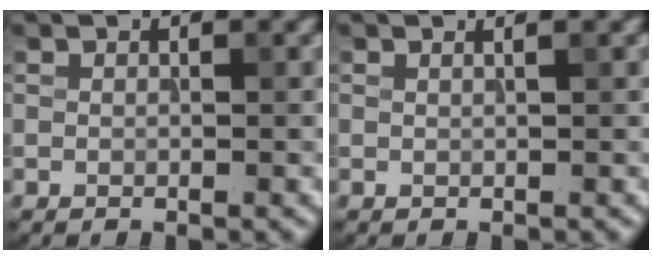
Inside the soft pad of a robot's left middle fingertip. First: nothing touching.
{"total": 1.1, "force": [0.6, 0.5, 0.8], "torque": [-0.006, -0.002, -0.001]}